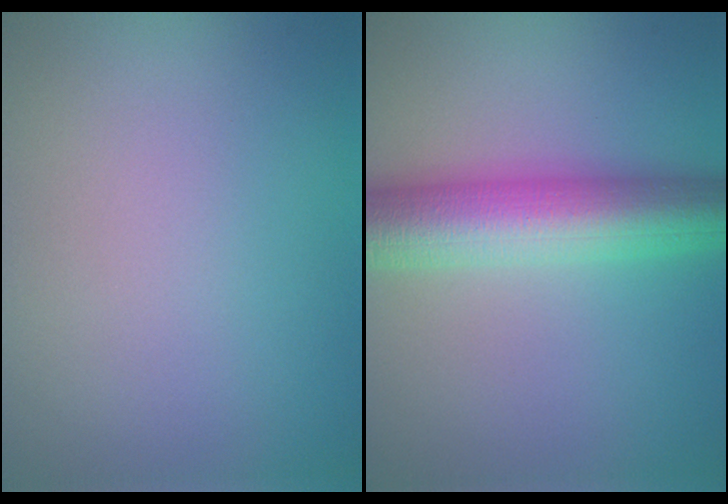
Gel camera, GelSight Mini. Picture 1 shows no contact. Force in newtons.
{"total": 8.7, "press": 8.7, "slide": 0.2}